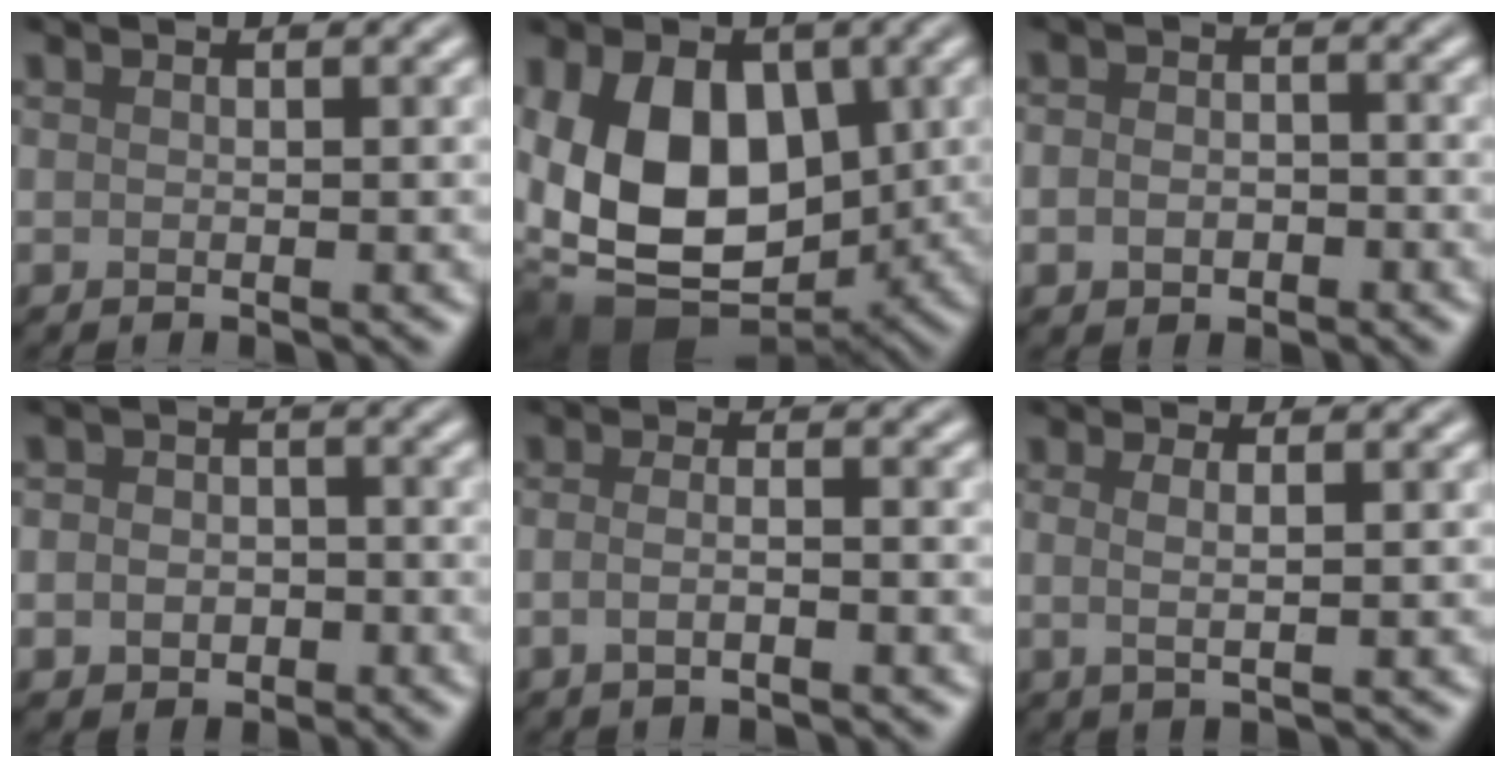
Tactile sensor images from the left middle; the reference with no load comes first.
{"total": 13.3, "force": [0.0, 8.9, 9.9], "torque": [-0.196, -0.011, -0.009]}
{"total": 2.4, "force": [-0.8, 1.8, 1.3], "torque": [-0.011, -0.003, -0.021]}
{"total": 3.5, "force": [-0.8, 3.0, 1.6], "torque": [-0.001, -0.002, -0.029]}
{"total": 2.3, "force": [-0.9, 0.9, 2.0], "torque": [-0.028, -0.002, -0.018]}
{"total": 1.9, "force": [0.3, 0.6, 1.8], "torque": [-0.031, -0.001, 0.000]}